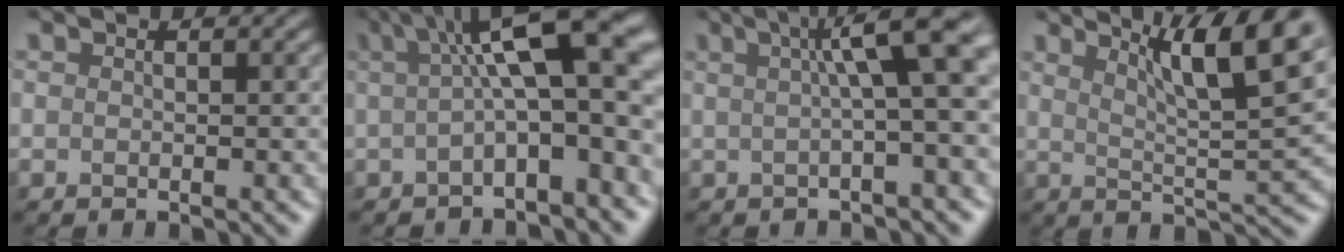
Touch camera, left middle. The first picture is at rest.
{"total": 11.2, "force": [2.0, 3.2, 10.5], "torque": [-0.132, 0.024, 0.025]}
{"total": 8.2, "force": [2.0, 1.8, 7.7], "torque": [-0.080, 0.024, 0.024]}
{"total": 10.7, "force": [5.5, 2.5, 8.8], "torque": [-0.098, 0.018, 0.077]}